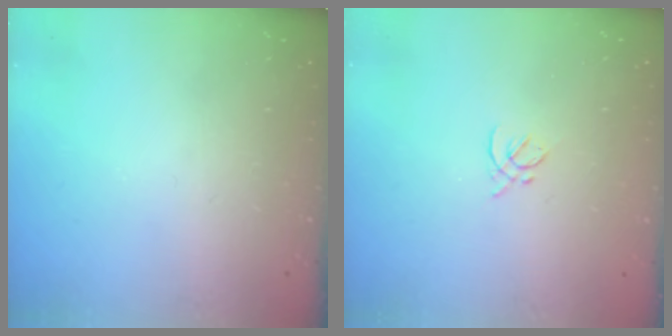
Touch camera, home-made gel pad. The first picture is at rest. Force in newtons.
{"total": 2.0, "press": 1.9, "slide": 0.7}